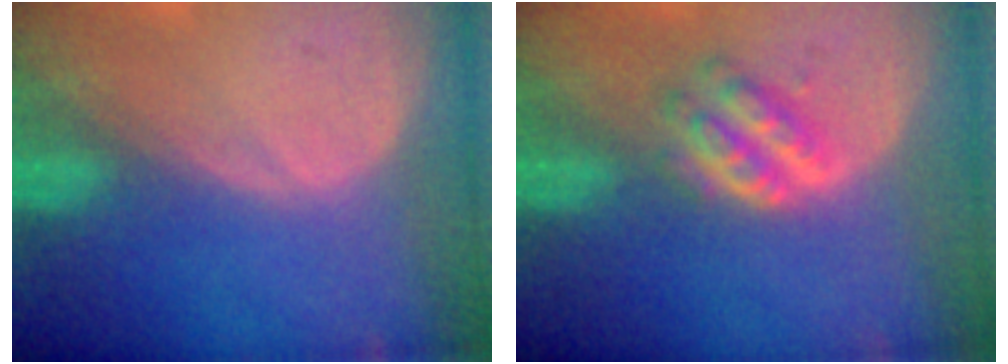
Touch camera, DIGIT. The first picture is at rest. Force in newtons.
{"total": 4.7, "press": 4.4, "slide": 1.7}